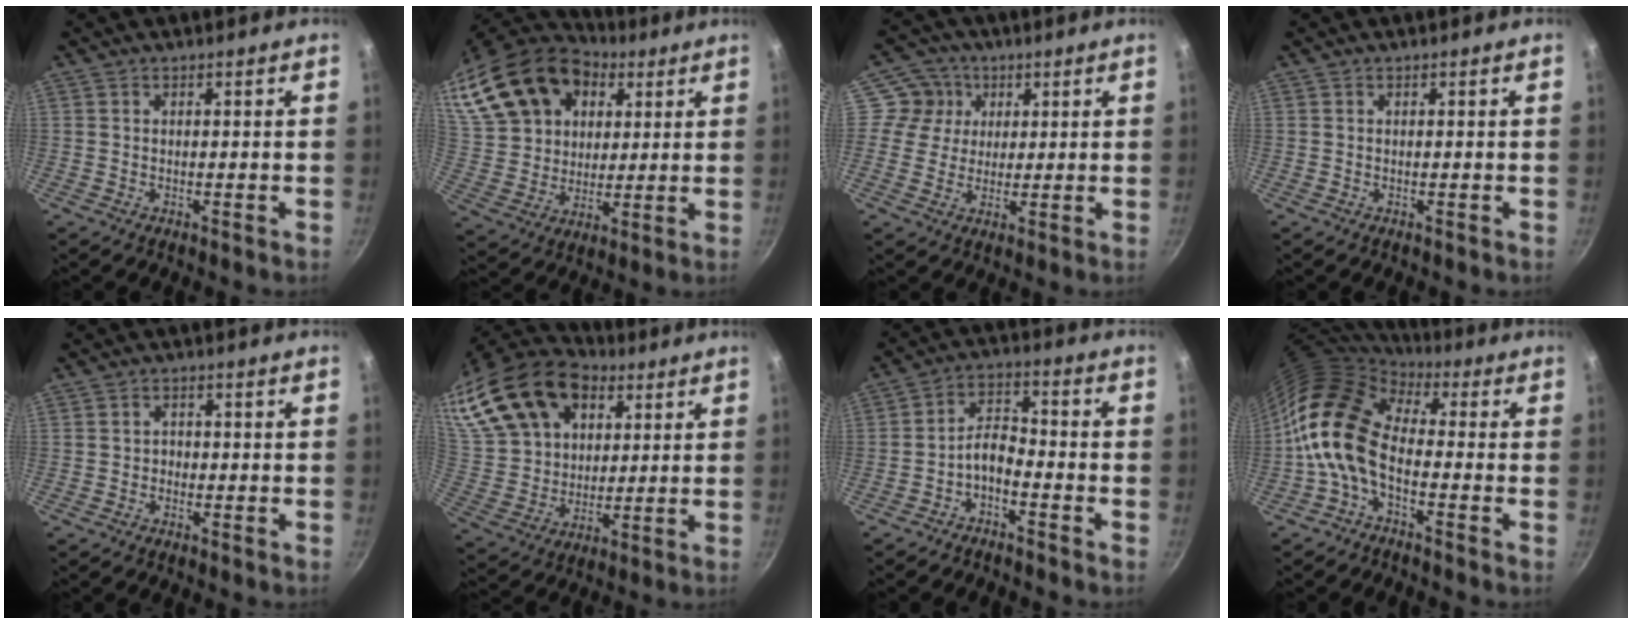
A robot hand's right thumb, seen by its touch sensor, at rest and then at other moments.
{"total": 26.7, "force": [11.7, 19.0, 14.7], "torque": [-0.297, 0.011, 0.217]}
{"total": 4.2, "force": [1.1, 4.1, 0.4], "torque": [0.033, 0.004, 0.009]}
{"total": 0.0}
{"total": 1.3, "force": [-0.4, 1.2, 0.4], "torque": [0.000, 0.002, -0.008]}
{"total": 28.6, "force": [12.8, 19.6, 16.5], "torque": [-0.346, 0.014, 0.237]}
{"total": 5.2, "force": [-3.2, 2.3, 3.4], "torque": [-0.059, 0.046, -0.063]}
{"total": 12.3, "force": [-2.5, 7.4, 9.6], "torque": [-0.166, 0.033, -0.070]}